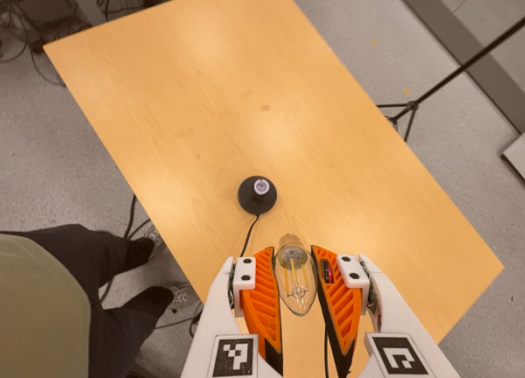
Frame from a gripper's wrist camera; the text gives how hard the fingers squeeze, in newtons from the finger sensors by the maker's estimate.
{"total": 19.3, "left": 21.6, "right": 17.0}